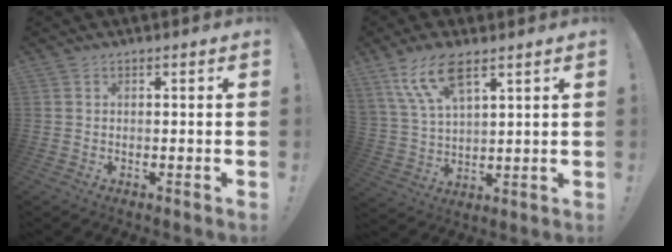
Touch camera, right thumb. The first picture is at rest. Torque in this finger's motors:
{"motor_torque": [-0.40, 0.79, 0.30, 0.14, 0.33]}